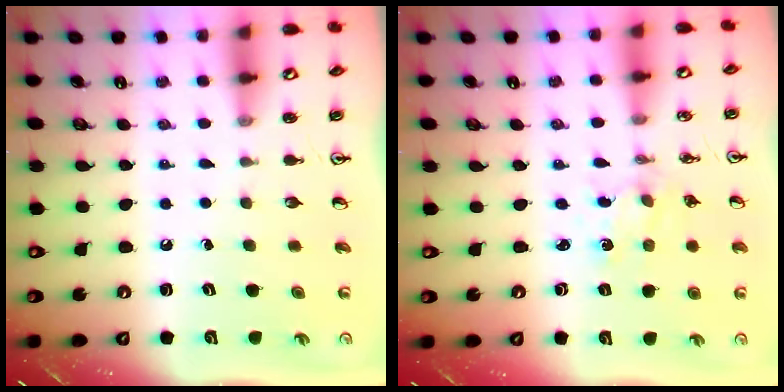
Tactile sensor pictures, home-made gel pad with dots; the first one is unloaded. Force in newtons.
{"total": 0.7, "press": 0.7, "slide": 0.1}